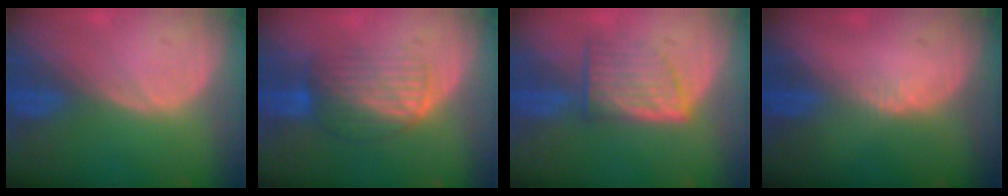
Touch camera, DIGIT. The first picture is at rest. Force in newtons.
{"total": 6.6, "press": 6.3, "slide": 1.9}
{"total": 6.3, "press": 5.9, "slide": 2.1}
{"total": 1.2, "press": 0.9, "slide": 0.8}